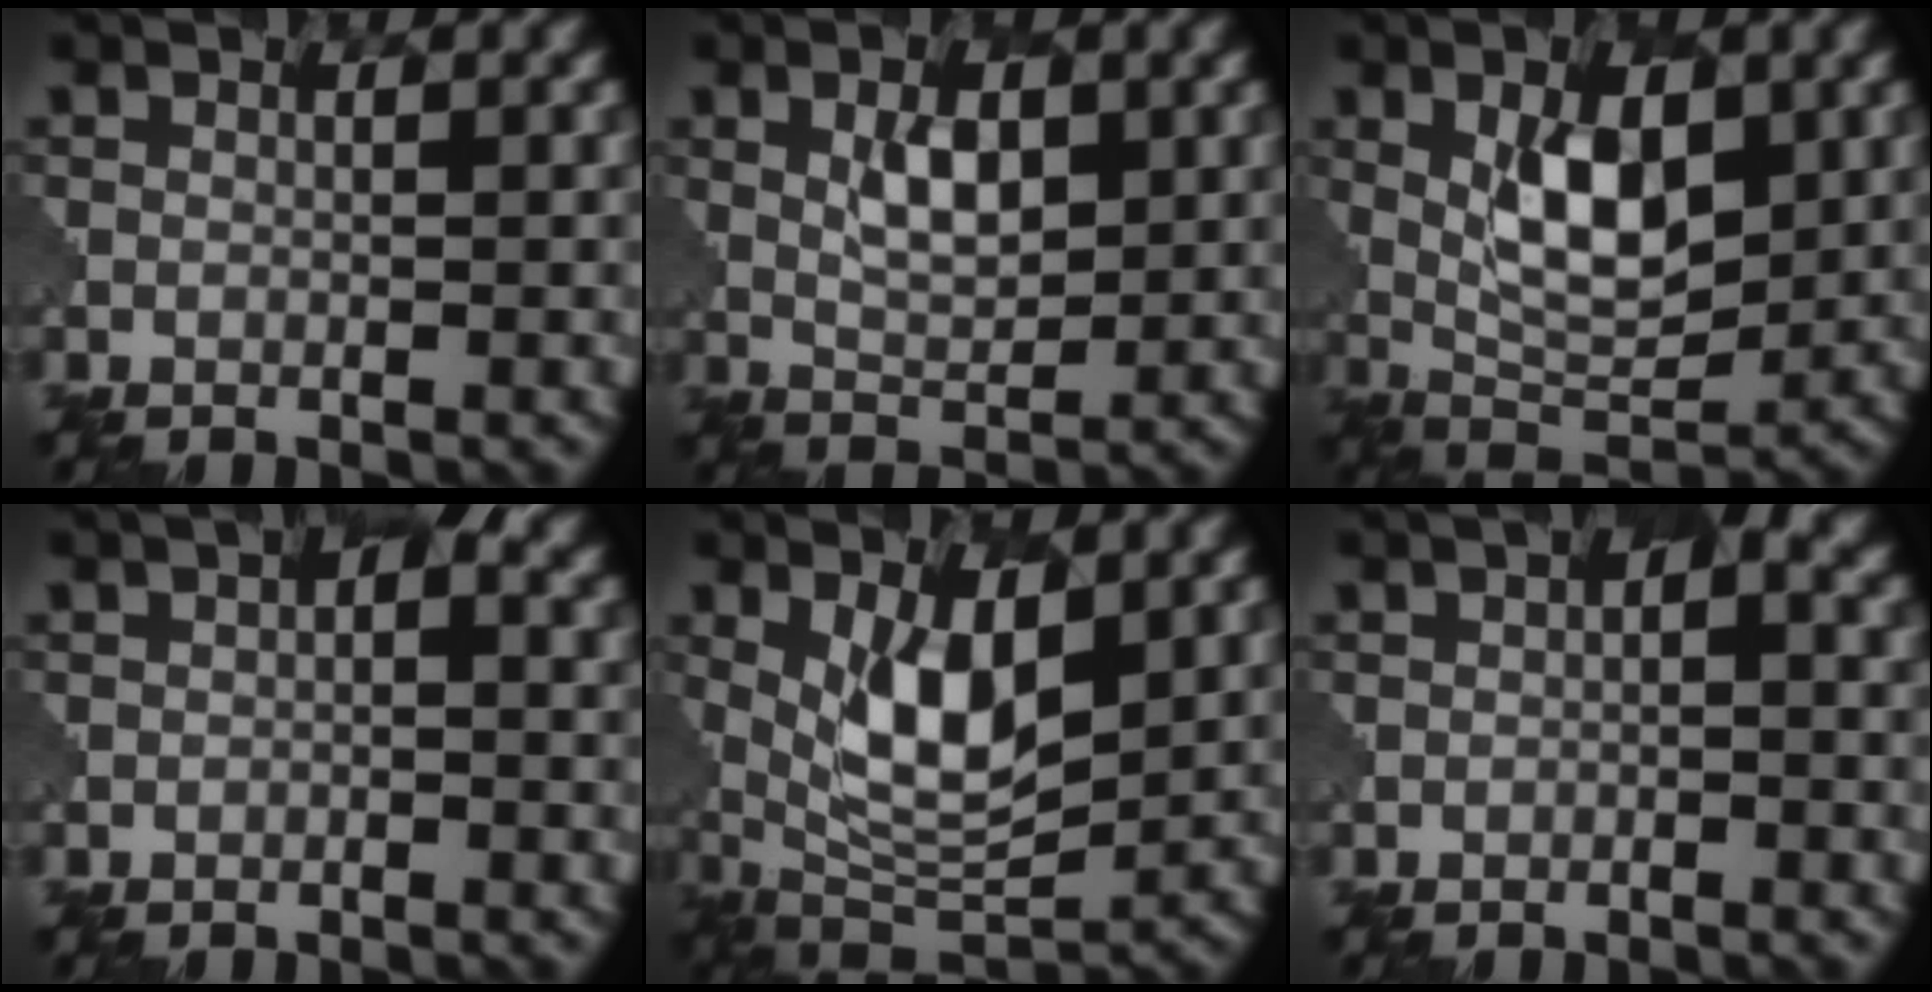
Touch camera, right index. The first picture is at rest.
{"total": 3.6, "force": [1.2, 1.9, 2.8], "torque": [-0.056, -0.002, 0.025]}
{"total": 6.5, "force": [1.5, 3.2, 5.4], "torque": [-0.096, -0.004, 0.032]}
{"total": 1.9, "force": [0.3, 0.9, 1.7], "torque": [-0.022, 0.004, 0.004]}
{"total": 7.0, "force": [1.8, 3.1, 6.1], "torque": [-0.116, -0.011, 0.036]}
{"total": 2.2, "force": [0.3, 0.9, 2.0], "torque": [-0.028, 0.007, 0.005]}